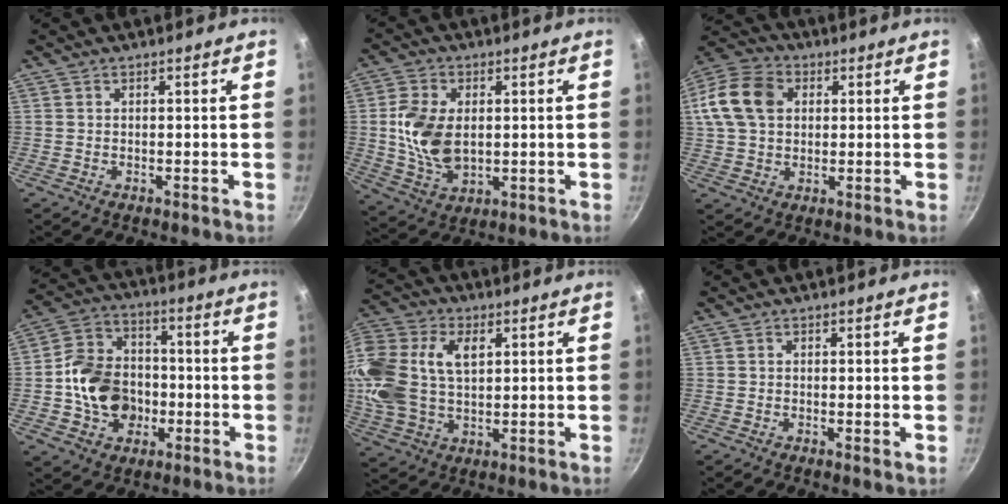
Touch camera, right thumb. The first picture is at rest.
{"total": 11.8, "force": [0.9, 7.7, 8.9], "torque": [-0.159, -0.011, 0.021]}
{"total": 14.5, "force": [2.9, 11.0, 9.0], "torque": [-0.172, 0.023, 0.041]}
{"total": 14.6, "force": [-2.1, 11.9, 8.2], "torque": [-0.117, 0.034, -0.041]}
{"total": 21.2, "force": [5.0, 14.3, 14.9], "torque": [-0.337, 0.020, 0.090]}
{"total": 0.5, "force": [0.0, 0.1, 0.5], "torque": [-0.008, -0.005, -0.002]}